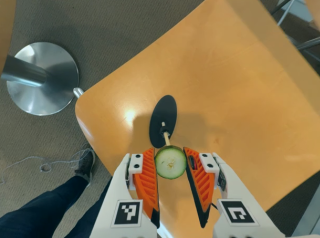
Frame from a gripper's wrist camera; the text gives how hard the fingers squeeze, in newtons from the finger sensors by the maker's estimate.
{"total": 9.4, "left": 9.4, "right": 9.4}